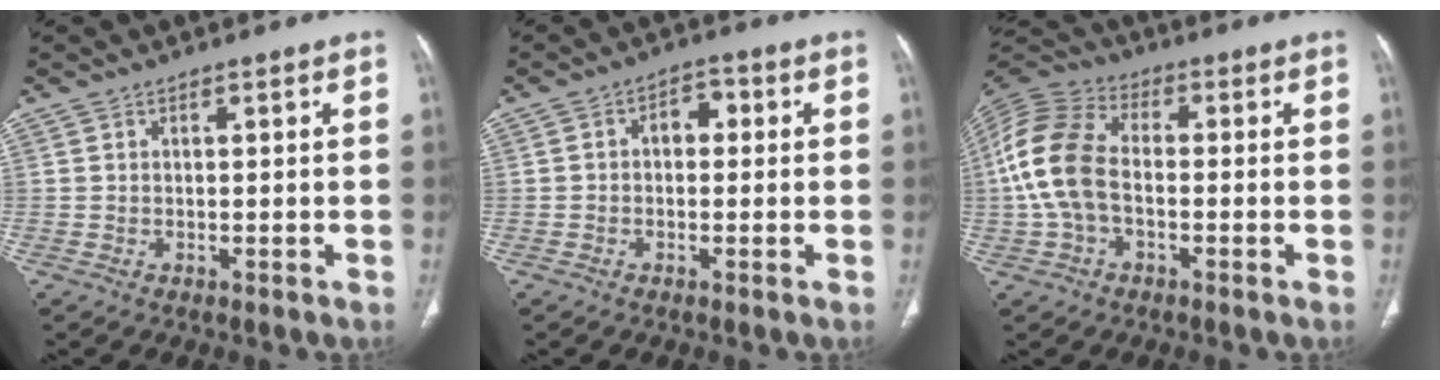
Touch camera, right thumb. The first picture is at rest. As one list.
[{"total": 3.7, "force": [0.2, 2.5, 2.7], "torque": [-0.025, 0.016, -0.006]}, {"total": 12.9, "force": [-1.3, 8.3, 9.8], "torque": [-0.212, 0.033, -0.032]}]